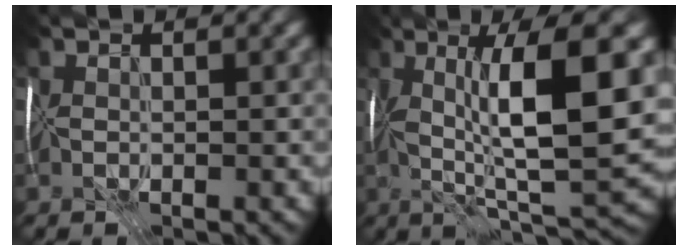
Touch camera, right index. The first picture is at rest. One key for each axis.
{"total": 11.5, "fx": 1.3, "fy": 2.7, "fz": 11.1, "tx": -0.180, "ty": 0.005, "tz": 0.025}